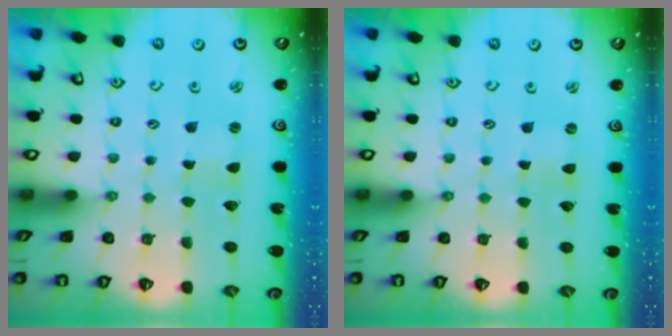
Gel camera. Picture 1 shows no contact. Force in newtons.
{"total": 0.0}